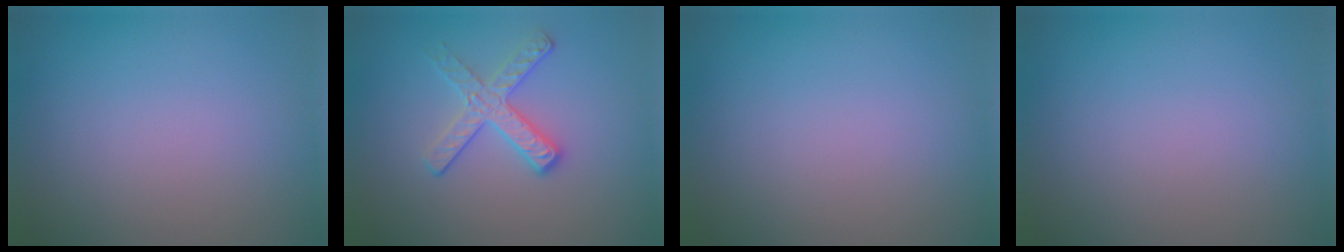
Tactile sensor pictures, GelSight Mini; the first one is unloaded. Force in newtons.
{"total": 2.8, "press": 2.6, "slide": 1.1}
{"total": 0.0}
{"total": 0.0}